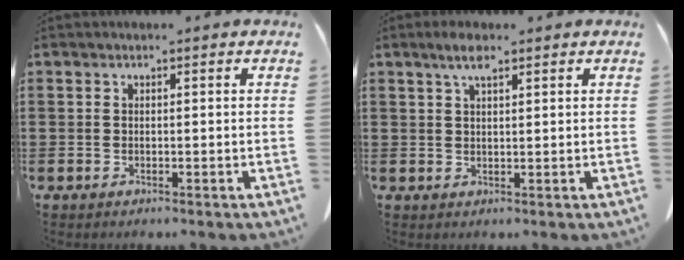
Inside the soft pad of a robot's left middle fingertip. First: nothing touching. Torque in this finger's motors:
{"motor_torque": [0.67, 0.39, 0.06, 0.04]}